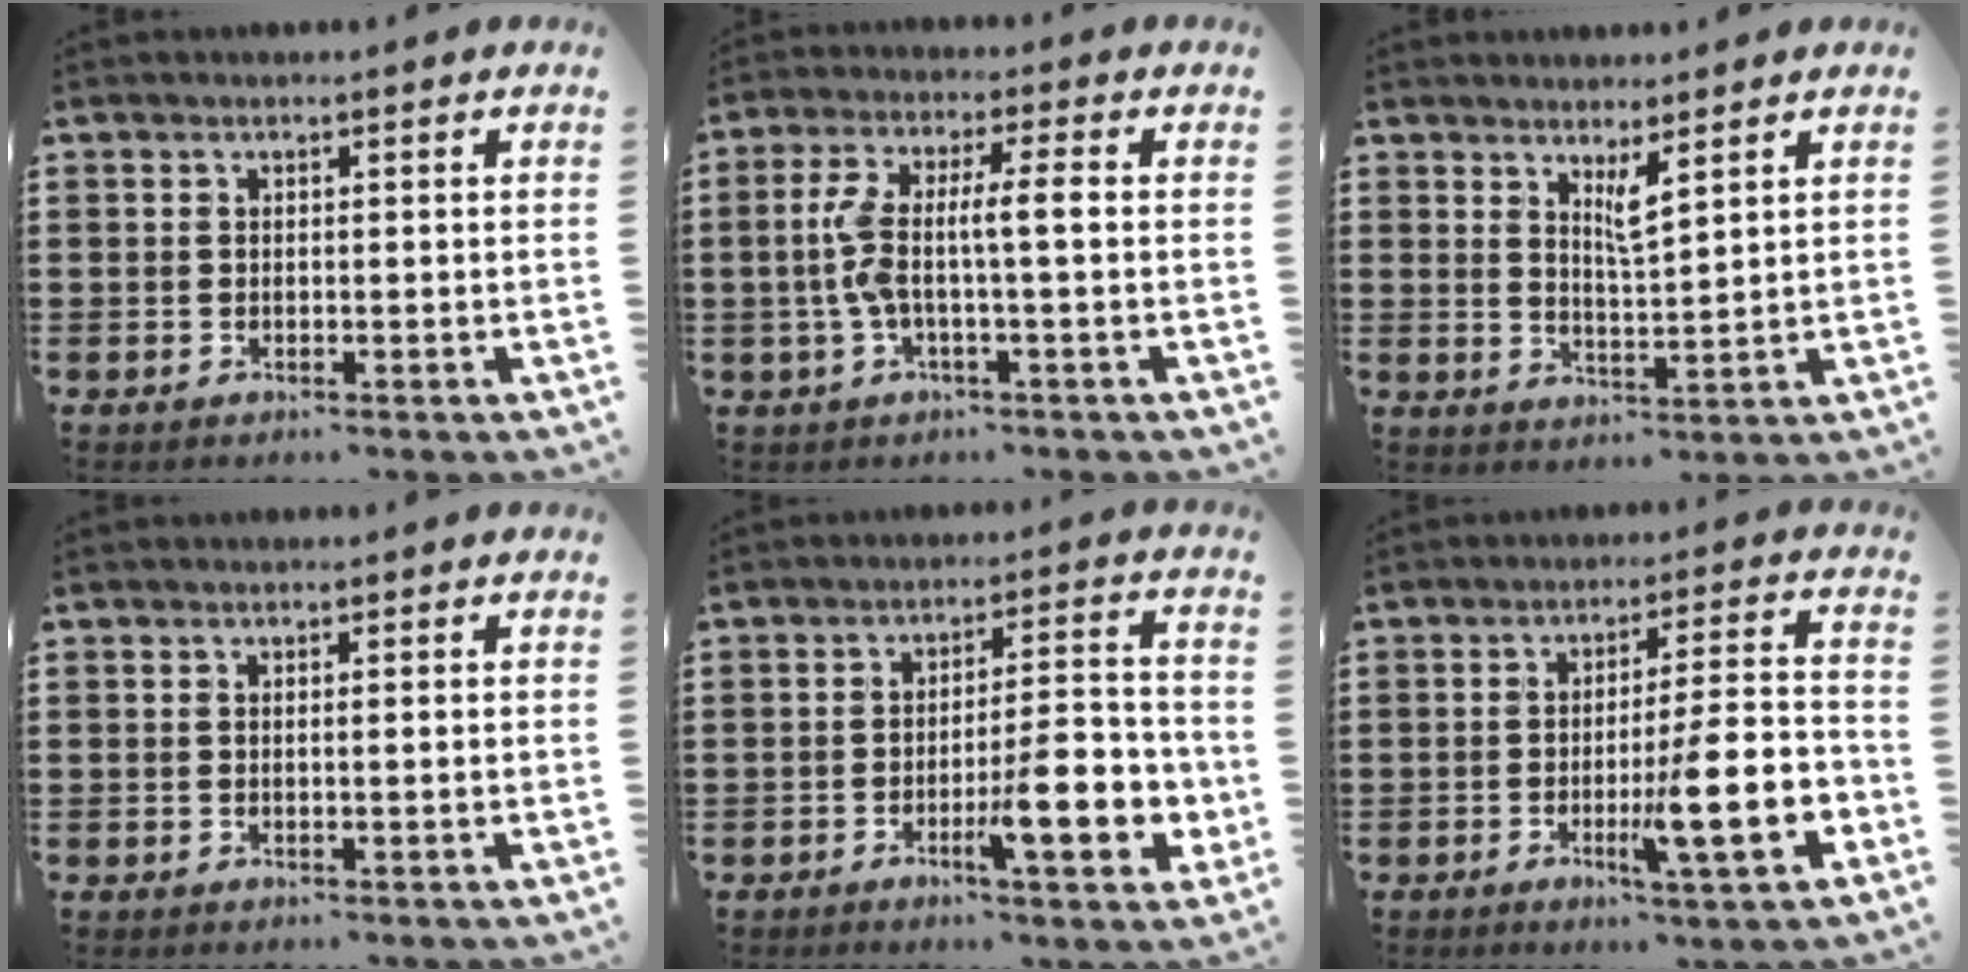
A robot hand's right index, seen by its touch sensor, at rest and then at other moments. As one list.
[{"total": 7.0, "force": [-0.3, 1.1, 6.9], "torque": [-0.147, -0.004, -0.016]}, {"total": 3.4, "force": [2.5, 0.4, 2.2], "torque": [-0.042, -0.005, 0.043]}, {"total": 0.5, "force": [0.0, -0.1, 0.5], "torque": [-0.009, -0.003, 0.000]}, {"total": 10.6, "force": [-3.4, 2.9, 9.6], "torque": [-0.141, -0.002, -0.055]}, {"total": 12.0, "force": [-4.0, 1.6, 11.2], "torque": [-0.185, -0.005, -0.069]}]